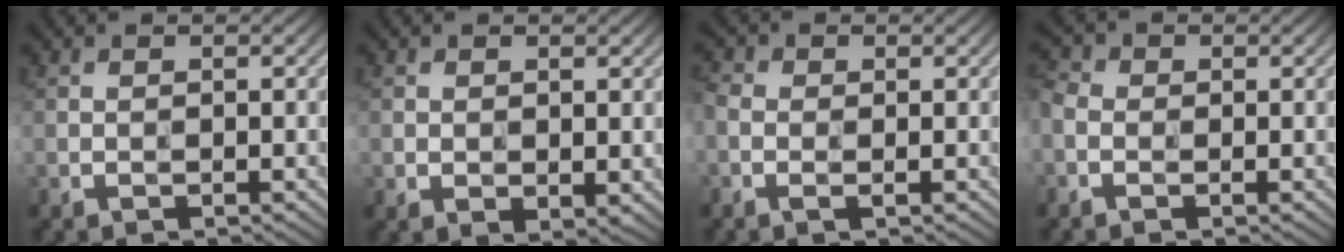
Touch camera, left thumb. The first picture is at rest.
{"total": 2.0, "force": [0.2, 1.2, 1.6], "torque": [-0.028, -0.009, 0.008]}
{"total": 2.2, "force": [-0.5, 1.4, 1.6], "torque": [-0.045, 0.001, -0.019]}
{"total": 2.9, "force": [-1.0, 2.2, 1.7], "torque": [-0.046, 0.002, -0.032]}